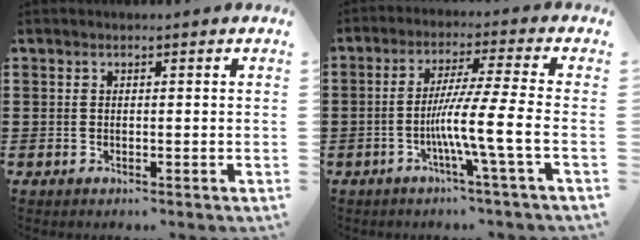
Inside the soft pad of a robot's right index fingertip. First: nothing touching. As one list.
[{"total": 9.0, "force": [-2.8, -0.6, 8.6], "torque": [-0.153, -0.009, -0.055]}]